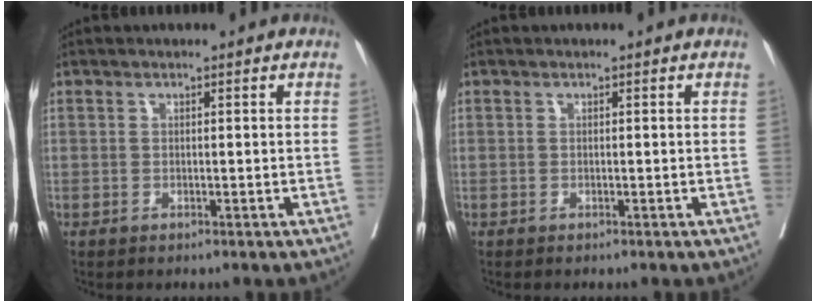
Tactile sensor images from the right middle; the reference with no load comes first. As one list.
[{"total": 0.0}]